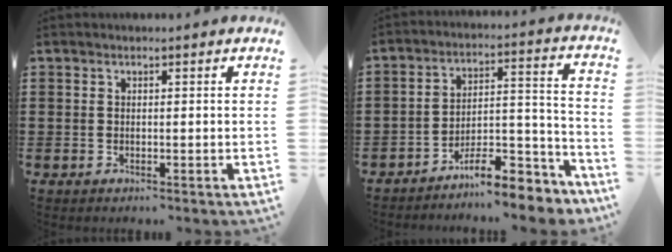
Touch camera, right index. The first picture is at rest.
{"total": 9.7, "force": [-8.7, 1.9, 3.9], "torque": [-0.046, 0.032, -0.161]}